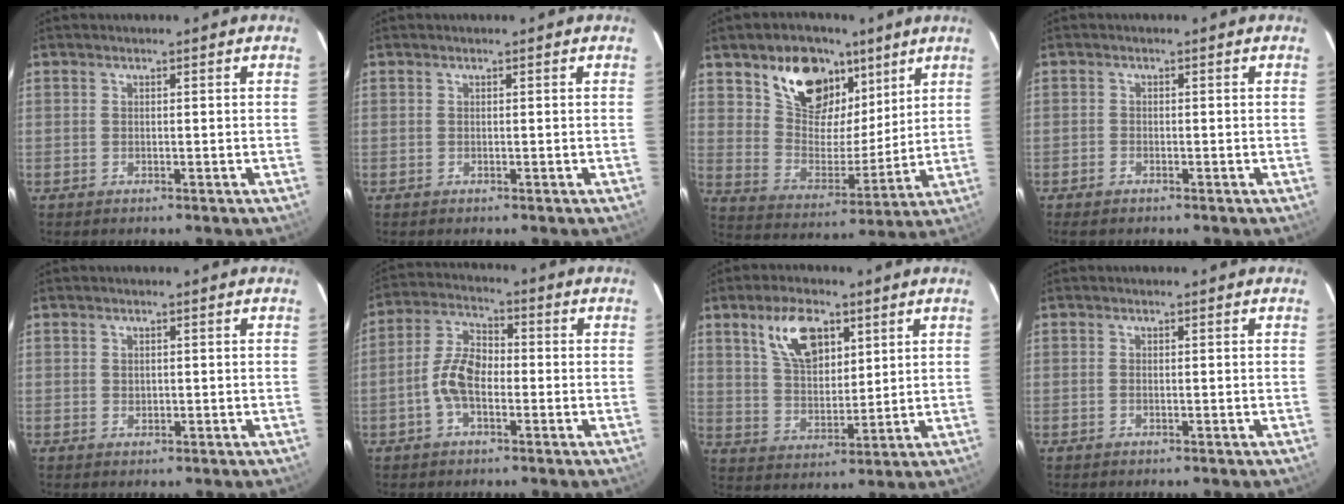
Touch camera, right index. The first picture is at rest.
{"total": 0.0}
{"total": 16.3, "force": [9.7, 10.0, 8.5], "torque": [-0.153, 0.019, 0.180]}
{"total": 1.7, "force": [-1.4, 0.8, 0.6], "torque": [-0.021, -0.001, -0.029]}
{"total": 0.9, "force": [0.2, 0.8, 0.3], "torque": [-0.003, 0.002, 0.006]}
{"total": 7.7, "force": [-2.1, 4.0, 6.2], "torque": [-0.130, 0.017, -0.042]}
{"total": 10.9, "force": [5.6, 5.6, 7.5], "torque": [-0.135, 0.016, 0.110]}
{"total": 0.0}